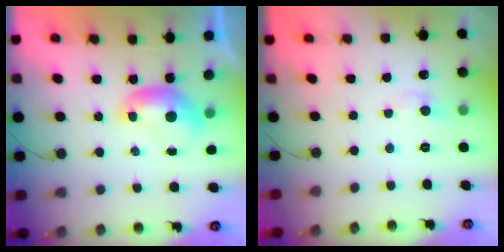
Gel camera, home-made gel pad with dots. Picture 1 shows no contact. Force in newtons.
{"total": 1.9, "press": 1.7, "slide": 0.8}